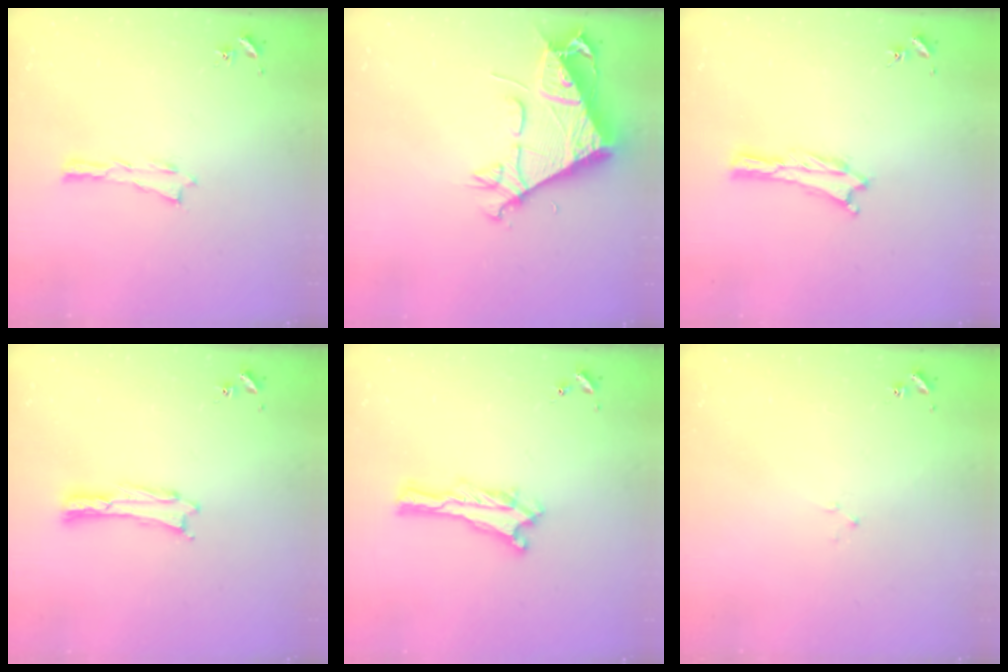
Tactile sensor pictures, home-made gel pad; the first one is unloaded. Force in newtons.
{"total": 8.4, "press": 8.3, "slide": 0.7}
{"total": 0.0}
{"total": 0.0}
{"total": 0.0}
{"total": 1.4, "press": 1.4, "slide": 0.2}